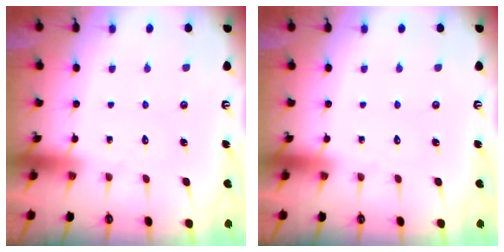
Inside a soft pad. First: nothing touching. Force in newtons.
{"total": 0.0}